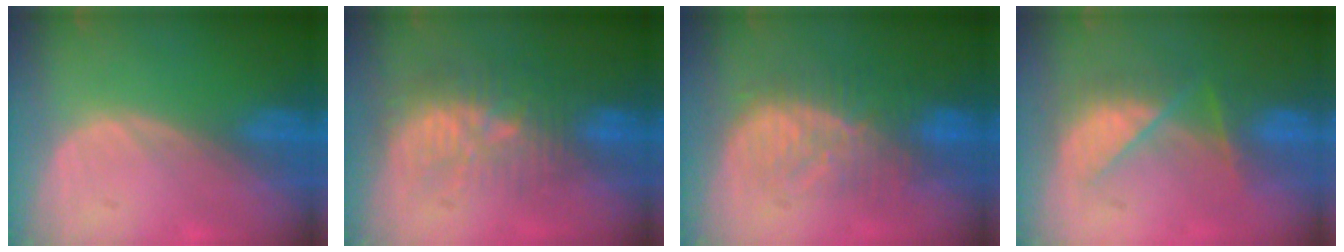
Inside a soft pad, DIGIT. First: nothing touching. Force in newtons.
{"total": 9.9, "press": 9.0, "slide": 4.2}
{"total": 8.9, "press": 8.5, "slide": 2.4}
{"total": 7.2, "press": 7.0, "slide": 1.7}